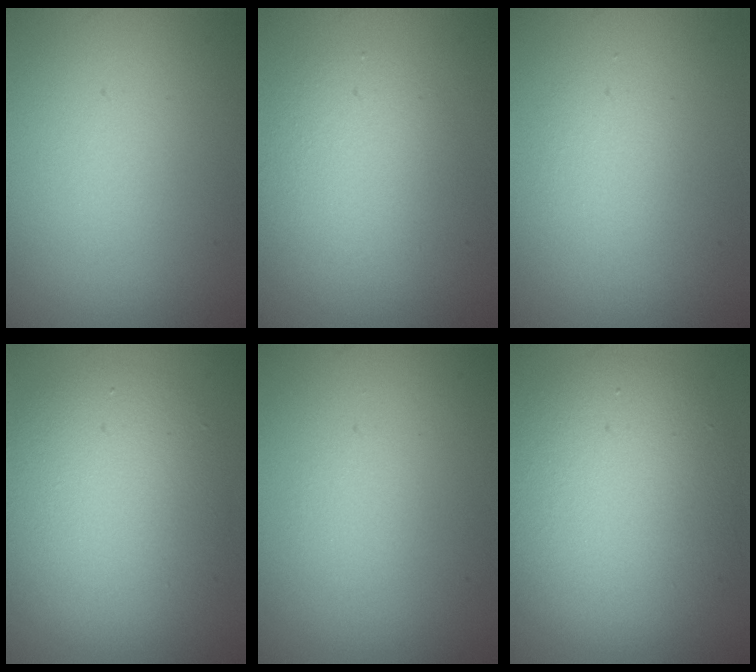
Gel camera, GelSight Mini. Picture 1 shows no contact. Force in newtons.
{"total": 3.3, "press": 3.3, "slide": 0.2}
{"total": 1.4, "press": 1.4, "slide": 0.1}
{"total": 6.4, "press": 6.4, "slide": 0.2}
{"total": 0.5, "press": 0.5, "slide": 0.1}
{"total": 8.5, "press": 8.4, "slide": 1.1}